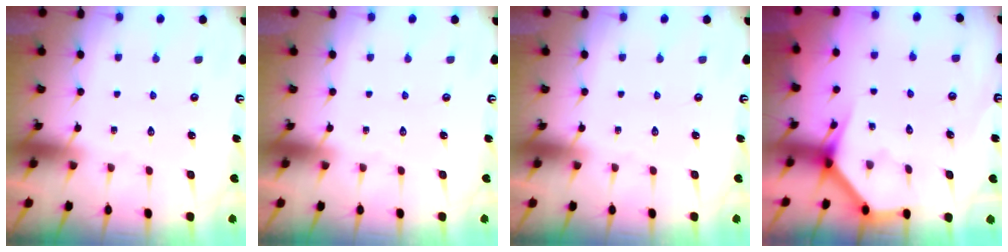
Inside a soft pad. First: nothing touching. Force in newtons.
{"total": 0.0}
{"total": 0.0}
{"total": 3.9, "press": 3.9, "slide": 0.3}